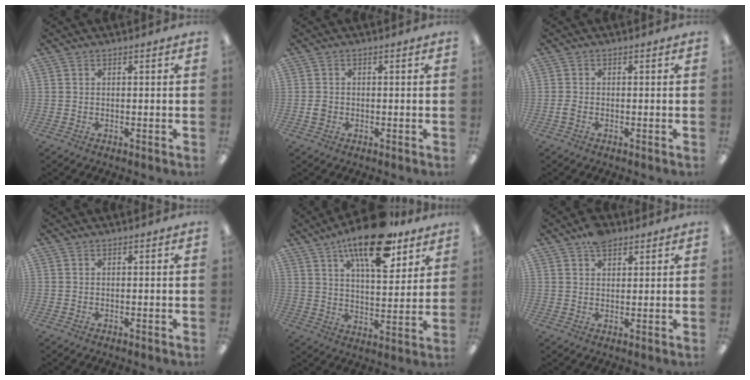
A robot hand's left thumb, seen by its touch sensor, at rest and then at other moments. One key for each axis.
{"total": 1.6, "fx": -0.3, "fy": 1.4, "fz": 0.7, "tx": -0.014, "ty": 0.003, "tz": -0.007}
{"total": 1.3, "fx": -0.4, "fy": 0.7, "fz": 1.0, "tx": -0.019, "ty": 0.002, "tz": -0.008}
{"total": 0.0}
{"total": 17.6, "fx": 11.7, "fy": 6.6, "fz": 11.3, "tx": -0.172, "ty": -0.056, "tz": 0.191}
{"total": 4.9, "fx": 3.6, "fy": 2.4, "fz": 2.2, "tx": -0.033, "ty": -0.011, "tz": 0.064}